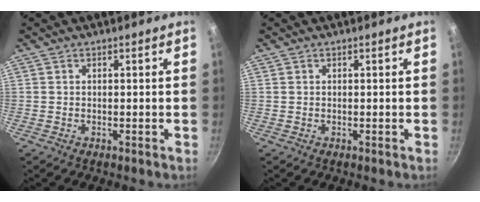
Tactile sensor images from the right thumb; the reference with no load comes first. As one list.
[{"total": 0.0}]